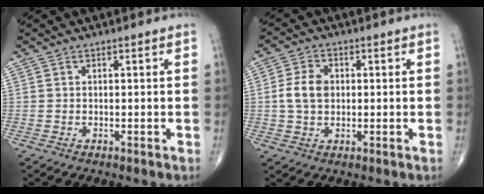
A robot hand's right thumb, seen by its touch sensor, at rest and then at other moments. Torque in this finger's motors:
{"motor_torque": [-0.04, -0.11, 0.45, -0.22, 0.04]}